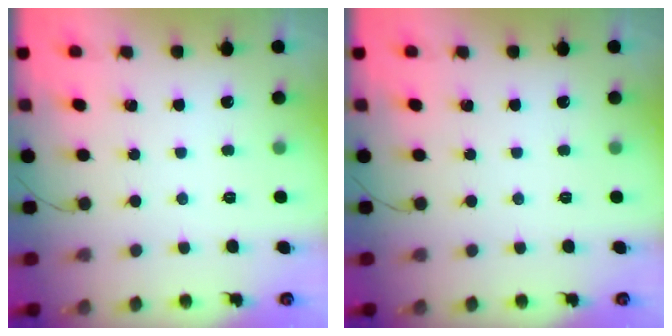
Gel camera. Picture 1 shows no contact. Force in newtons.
{"total": 0.0}